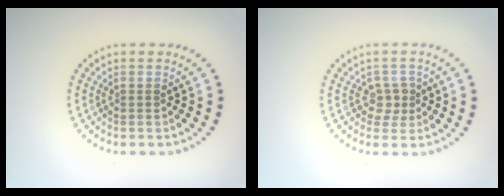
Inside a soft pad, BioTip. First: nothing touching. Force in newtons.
{"total": 1.7, "press": 1.5, "slide": 0.9}